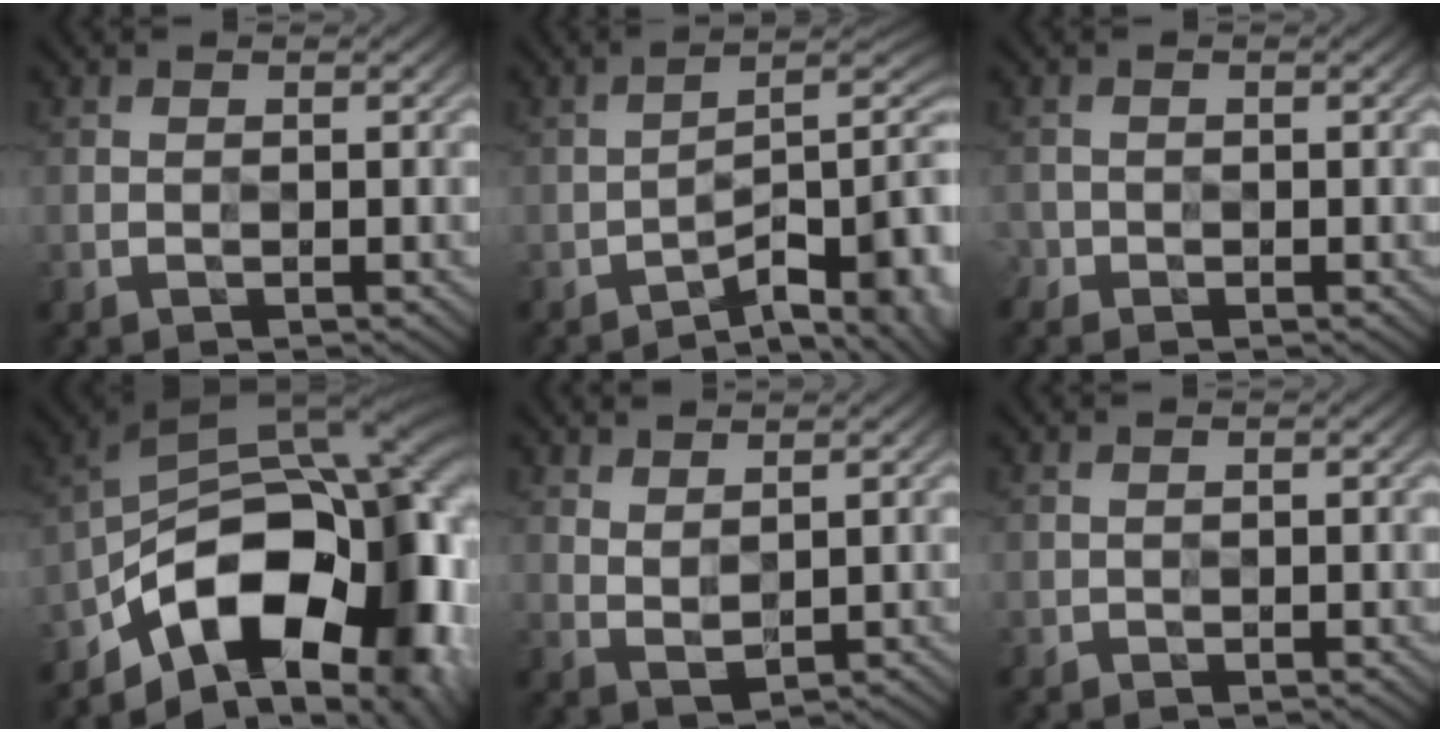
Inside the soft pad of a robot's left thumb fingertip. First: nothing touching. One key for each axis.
{"total": 9.2, "fx": -4.5, "fy": 3.3, "fz": 7.3, "tx": -0.082, "ty": 0.012, "tz": -0.067}
{"total": 2.0, "fx": -1.5, "fy": 1.2, "fz": 0.6, "tx": -0.016, "ty": -0.011, "tz": -0.032}
{"total": 16.6, "fx": -7.8, "fy": 9.2, "fz": 11.4, "tx": -0.174, "ty": -0.011, "tz": -0.131}
{"total": 2.7, "fx": 2.7, "fy": 0.0, "fz": 0.1, "tx": -0.020, "ty": -0.002, "tz": 0.055}
{"total": 0.0}